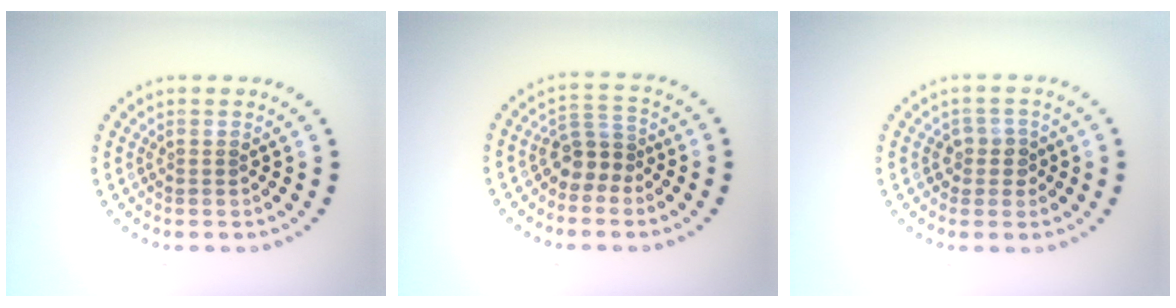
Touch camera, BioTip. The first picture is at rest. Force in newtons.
{"total": 2.6, "press": 2.2, "slide": 1.3}
{"total": 1.9, "press": 1.5, "slide": 1.1}